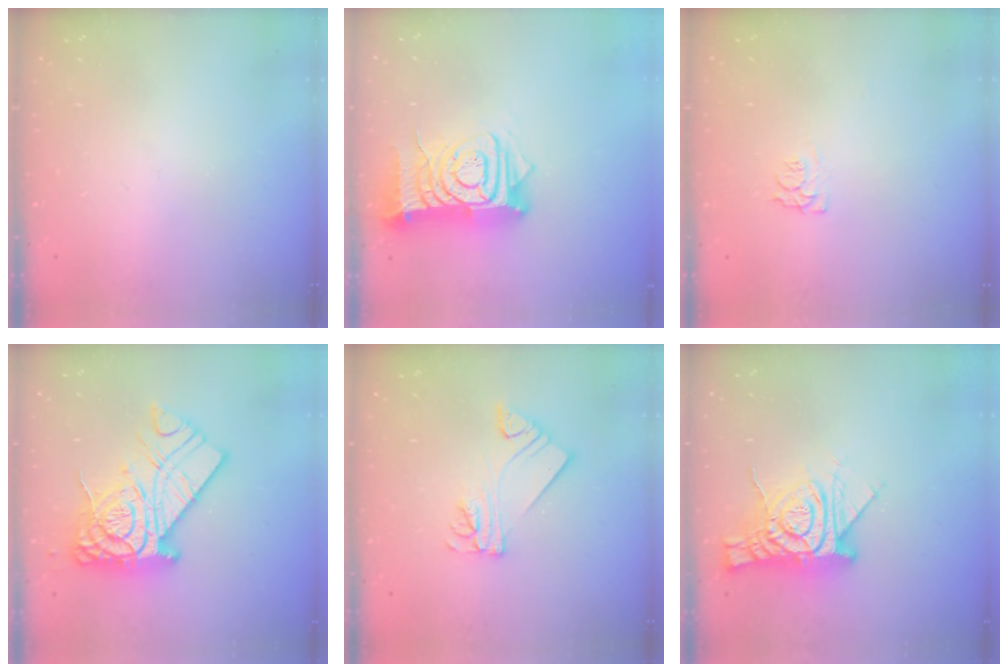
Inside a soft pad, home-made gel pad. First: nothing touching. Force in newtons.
{"total": 14.5, "press": 14.4, "slide": 1.6}
{"total": 5.0, "press": 4.9, "slide": 0.5}
{"total": 18.8, "press": 18.7, "slide": 1.5}
{"total": 7.9, "press": 7.9, "slide": 0.8}
{"total": 13.0, "press": 13.0, "slide": 1.4}